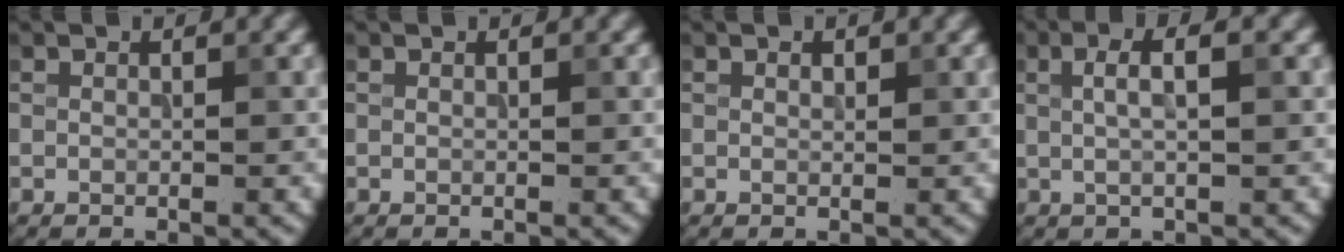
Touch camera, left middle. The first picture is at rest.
{"total": 0.0}
{"total": 0.5, "force": [0.3, 0.3, 0.3], "torque": [-0.004, -0.002, 0.005]}
{"total": 2.9, "force": [0.6, 0.7, 2.8], "torque": [-0.046, 0.008, 0.009]}